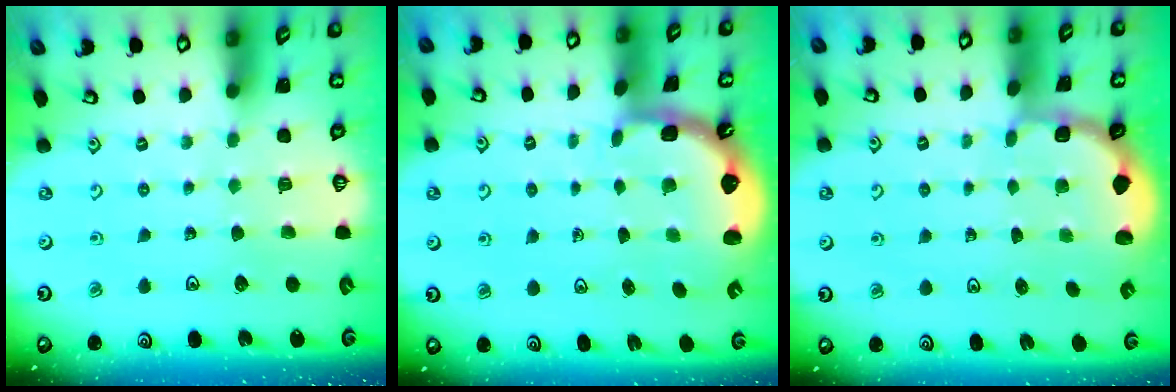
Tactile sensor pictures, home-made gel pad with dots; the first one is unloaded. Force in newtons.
{"total": 2.4, "press": 1.7, "slide": 1.8}
{"total": 2.0, "press": 1.8, "slide": 0.7}